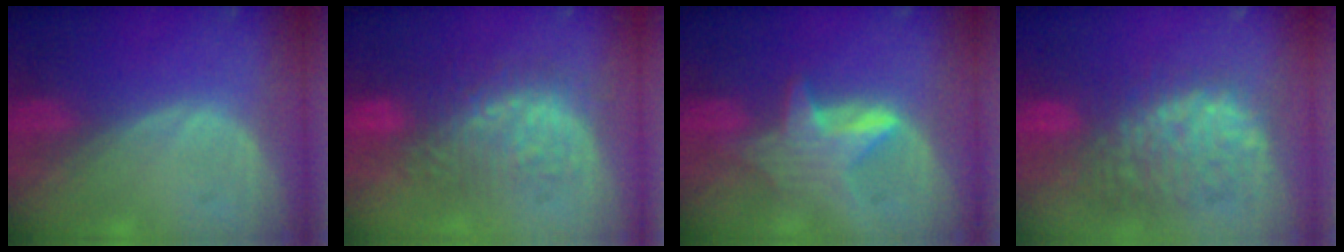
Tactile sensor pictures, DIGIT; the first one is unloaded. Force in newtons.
{"total": 9.1, "press": 9.0, "slide": 1.7}
{"total": 5.9, "press": 5.8, "slide": 0.8}
{"total": 11.0, "press": 10.1, "slide": 4.3}